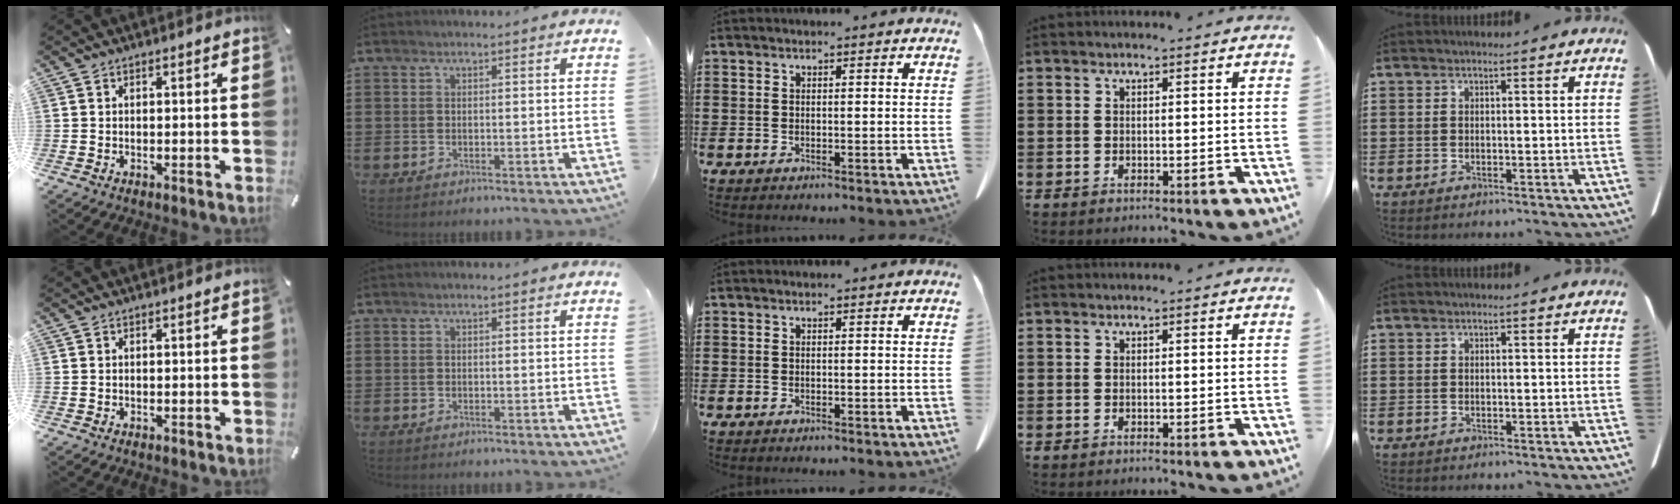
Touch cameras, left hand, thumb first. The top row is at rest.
{}